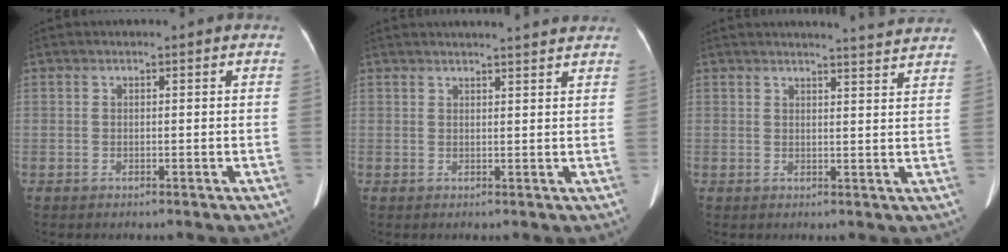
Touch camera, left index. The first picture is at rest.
{"total": 9.9, "force": [9.5, -0.1, 3.0], "torque": [-0.036, 0.017, 0.102]}
{"total": 6.5, "force": [6.3, -0.8, 1.3], "torque": [-0.023, -0.005, 0.064]}